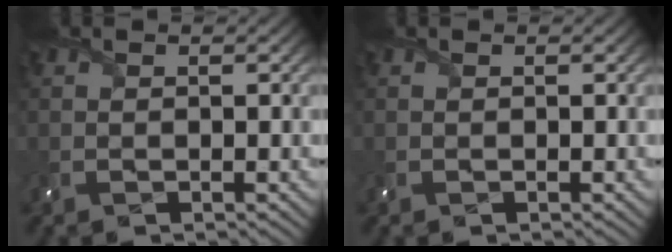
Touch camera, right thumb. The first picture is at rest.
{"total": 0.0}